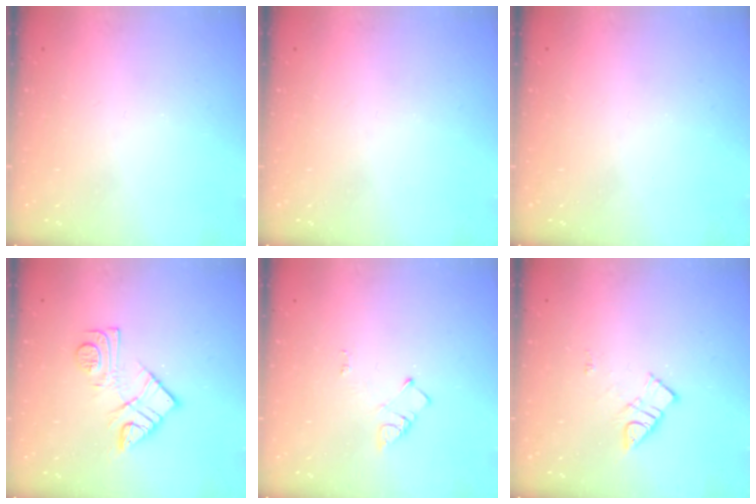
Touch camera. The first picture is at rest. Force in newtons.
{"total": 0.0}
{"total": 0.0}
{"total": 12.3, "press": 12.2, "slide": 0.7}
{"total": 4.2, "press": 4.2, "slide": 0.5}
{"total": 7.2, "press": 7.2, "slide": 0.3}